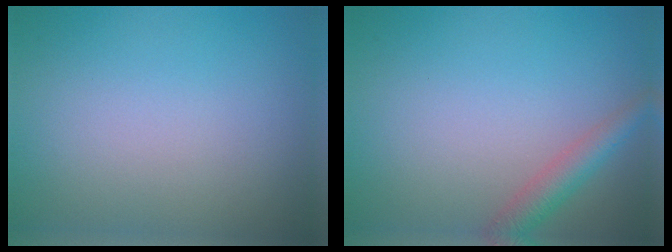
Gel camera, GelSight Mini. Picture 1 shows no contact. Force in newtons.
{"total": 2.7, "press": 2.7, "slide": 0.2}